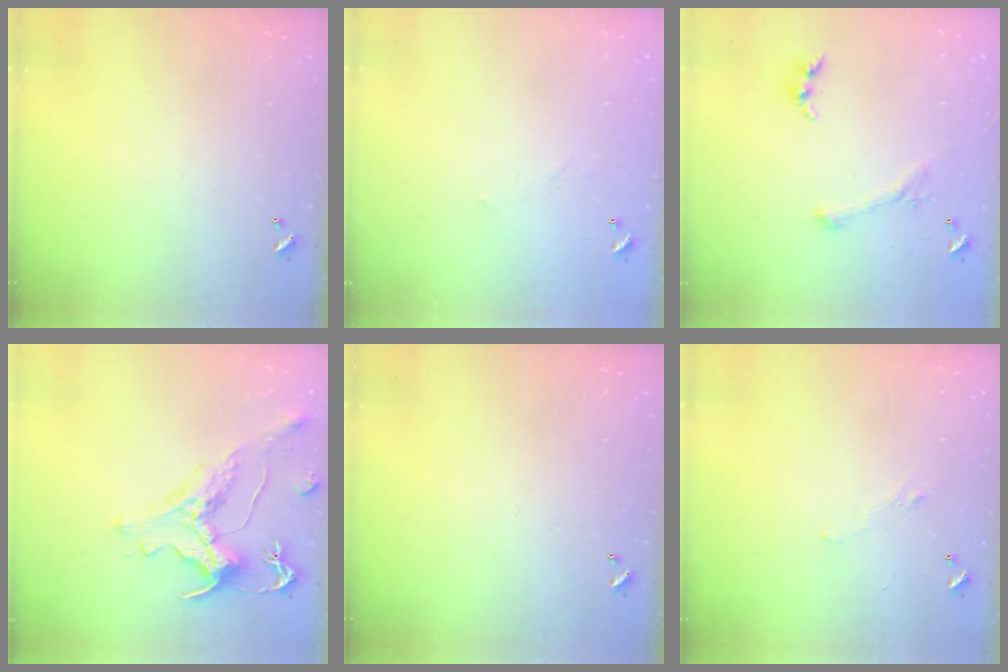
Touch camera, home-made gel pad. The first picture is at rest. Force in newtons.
{"total": 6.0, "press": 6.0, "slide": 0.9}
{"total": 2.8, "press": 2.6, "slide": 0.9}
{"total": 1.3, "press": 0.1, "slide": 1.3}
{"total": 0.0}
{"total": 0.7, "press": 0.2, "slide": 0.6}